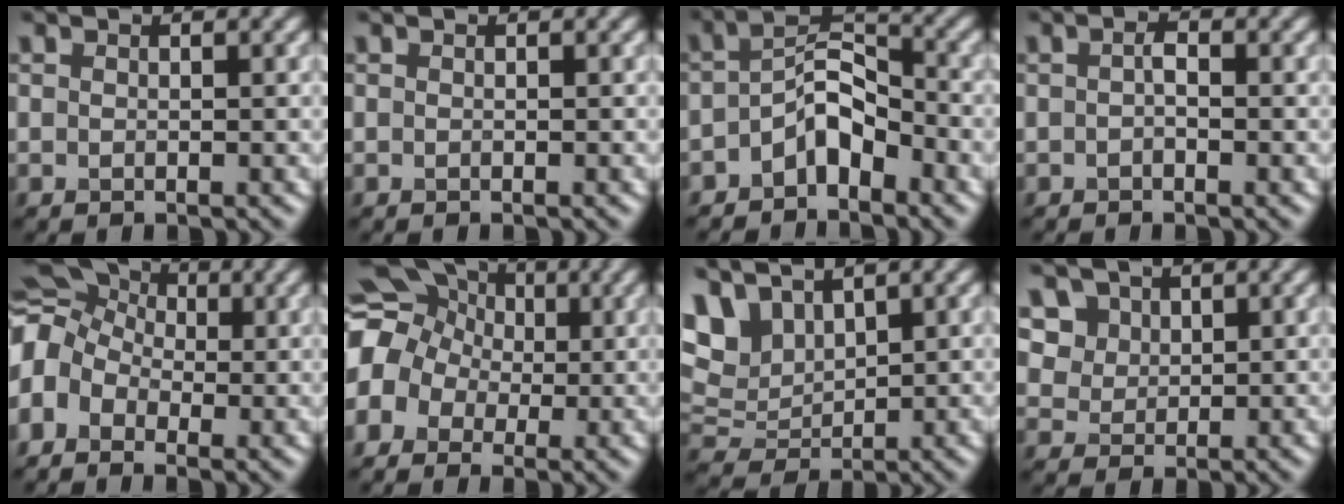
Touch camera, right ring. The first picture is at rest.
{"total": 0.0}
{"total": 4.2, "force": [-2.4, 1.9, 2.9], "torque": [-0.049, 0.016, -0.049]}
{"total": 1.0, "force": [-0.3, 0.4, 0.9], "torque": [-0.016, 0.002, -0.007]}
{"total": 9.6, "force": [-0.1, 7.8, 5.6], "torque": [-0.129, 0.034, -0.045]}
{"total": 13.9, "force": [1.0, 12.5, 6.1], "torque": [-0.148, 0.028, -0.040]}
{"total": 6.0, "force": [3.6, 3.4, 3.4], "torque": [-0.084, 0.007, 0.071]}
{"total": 5.9, "force": [3.3, 4.4, 2.2], "torque": [-0.054, -0.002, 0.060]}